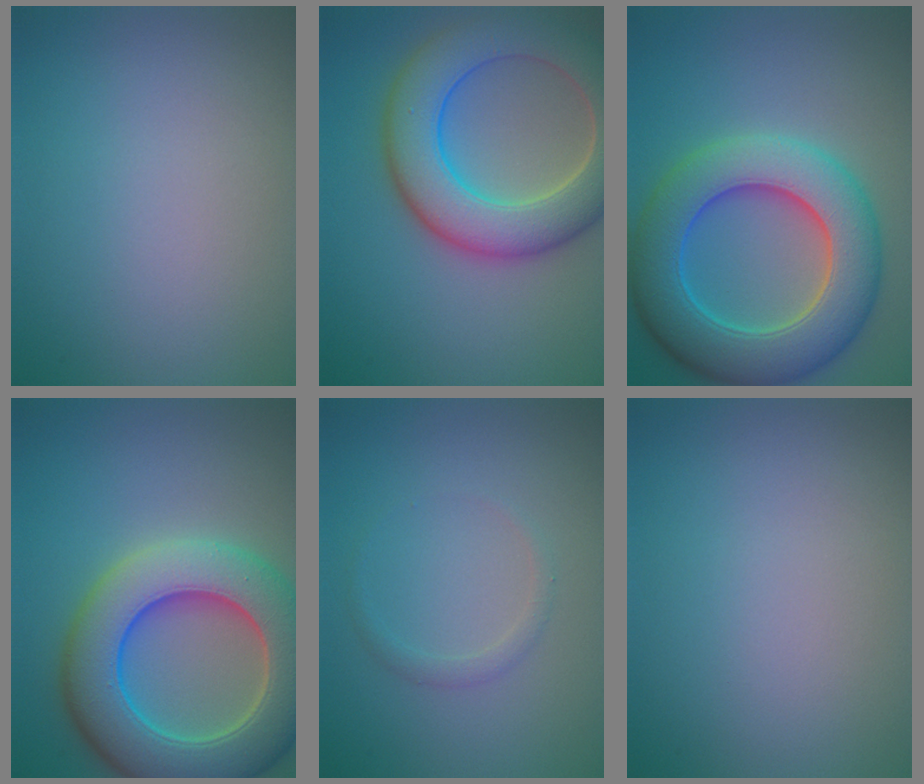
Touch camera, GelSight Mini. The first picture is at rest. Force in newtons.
{"total": 9.3, "press": 9.3, "slide": 0.6}
{"total": 10.0, "press": 10.0, "slide": 0.4}
{"total": 10.9, "press": 10.9, "slide": 0.4}
{"total": 1.0, "press": 1.0, "slide": 0.0}
{"total": 0.0}